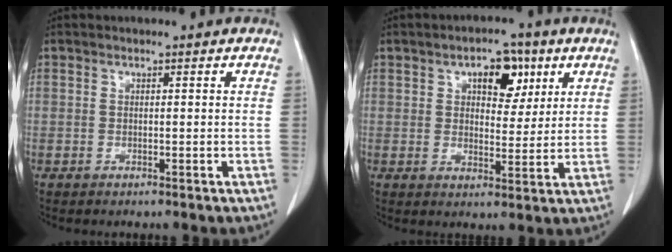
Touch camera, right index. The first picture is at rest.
{"total": 7.2, "force": [3.4, 3.7, 5.1], "torque": [-0.070, 0.013, 0.051]}